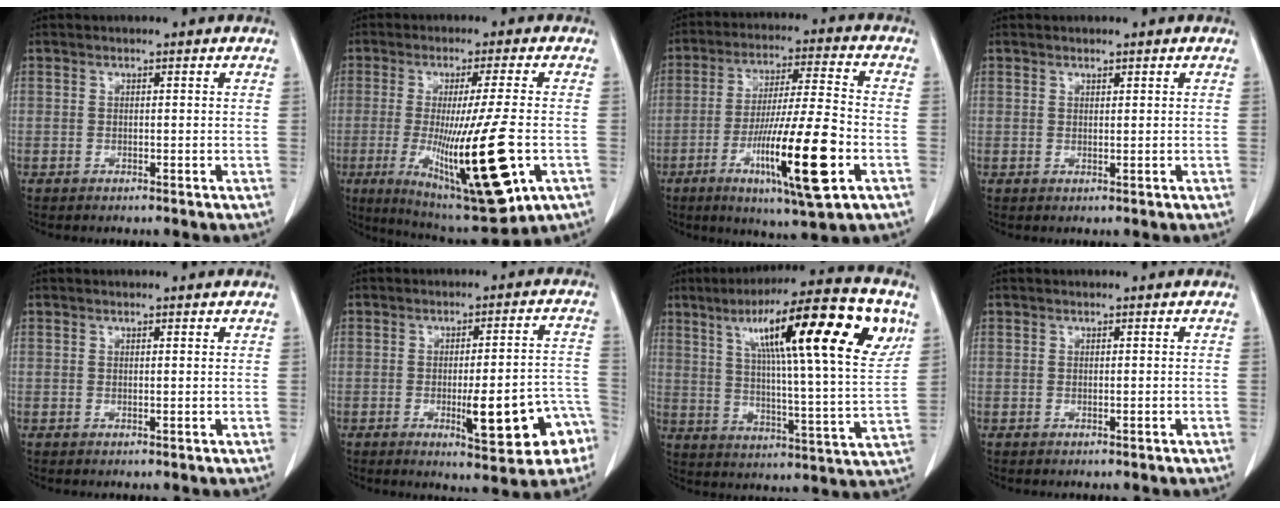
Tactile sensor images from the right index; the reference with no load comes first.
{"total": 18.6, "force": [-4.6, 1.3, 17.9], "torque": [-0.302, -0.045, -0.062]}
{"total": 16.8, "force": [-6.0, 0.7, 15.7], "torque": [-0.281, -0.022, -0.099]}
{"total": 0.6, "force": [0.5, 0.1, 0.3], "torque": [-0.006, -0.005, 0.009]}
{"total": 0.7, "force": [0.6, 0.0, 0.4], "torque": [-0.008, -0.005, 0.009]}
{"total": 12.4, "force": [-4.6, 2.3, 11.3], "torque": [-0.133, 0.013, -0.051]}
{"total": 24.3, "force": [10.5, 2.7, 21.8], "torque": [-0.334, 0.027, 0.154]}
{"total": 0.0}